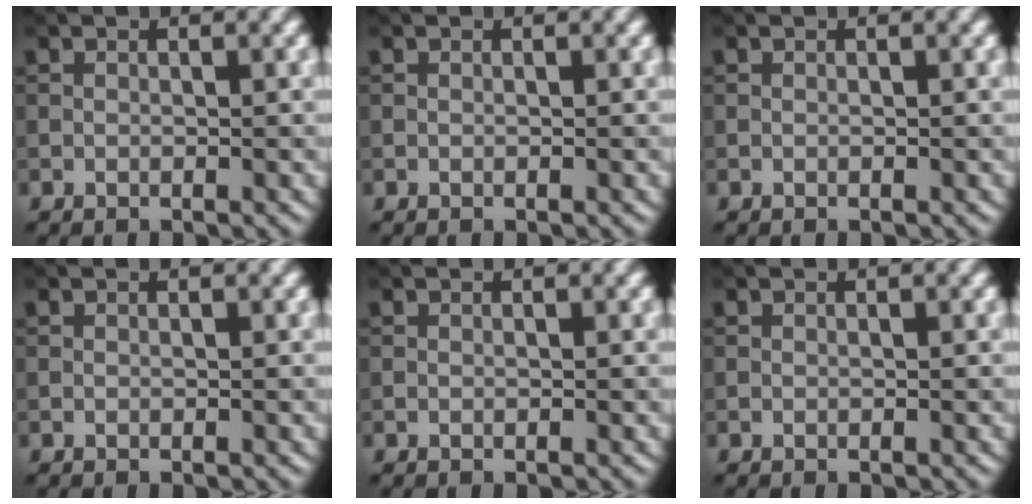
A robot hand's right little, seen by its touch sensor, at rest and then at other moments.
{"total": 0.0}
{"total": 0.0}
{"total": 0.0}
{"total": 0.0}
{"total": 0.0}